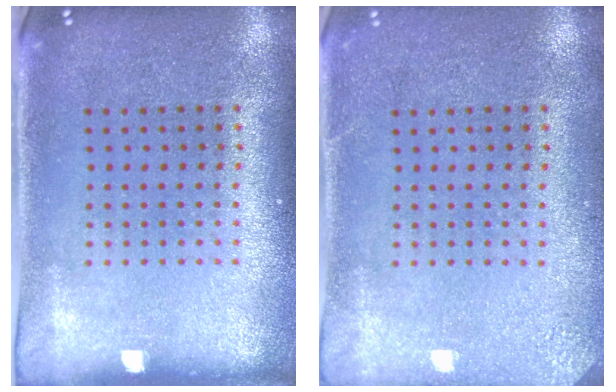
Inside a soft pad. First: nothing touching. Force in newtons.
{"total": 2.4, "press": 2.4, "slide": 0.3}